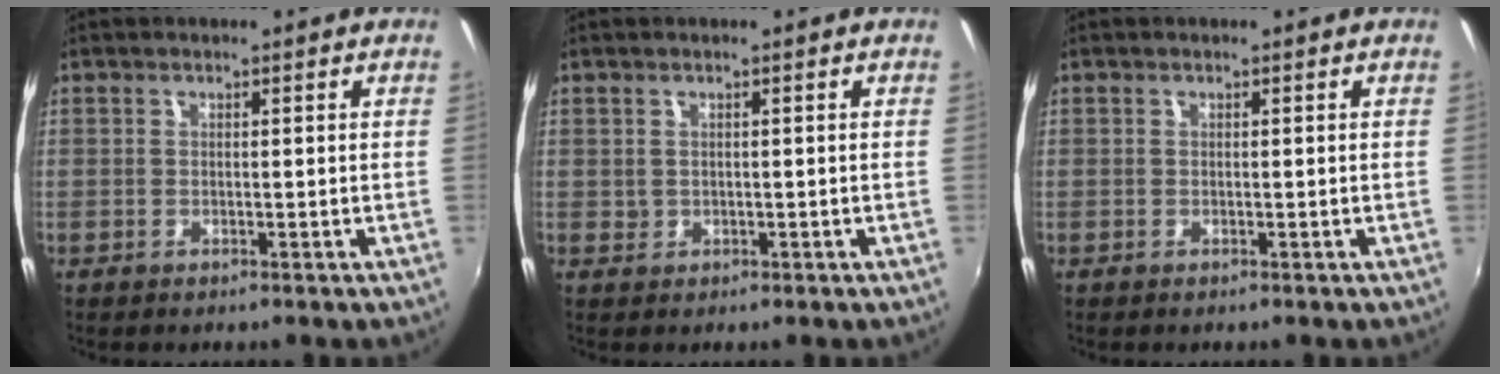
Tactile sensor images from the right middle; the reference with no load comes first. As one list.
[{"total": 1.1, "force": [0.2, 1.1, 0.2], "torque": [0.001, 0.001, 0.004]}, {"total": 0.0}]